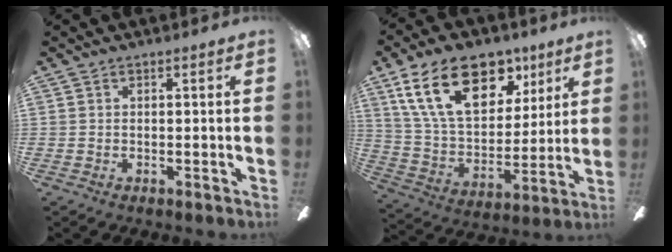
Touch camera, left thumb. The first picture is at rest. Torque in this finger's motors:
{"motor_torque": [2.50, 1.86, 1.86, -0.91, 0.14]}